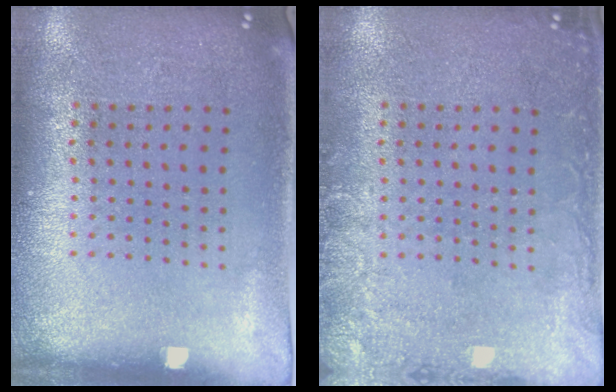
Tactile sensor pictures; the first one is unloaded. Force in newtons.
{"total": 2.6, "press": 2.6, "slide": 0.3}